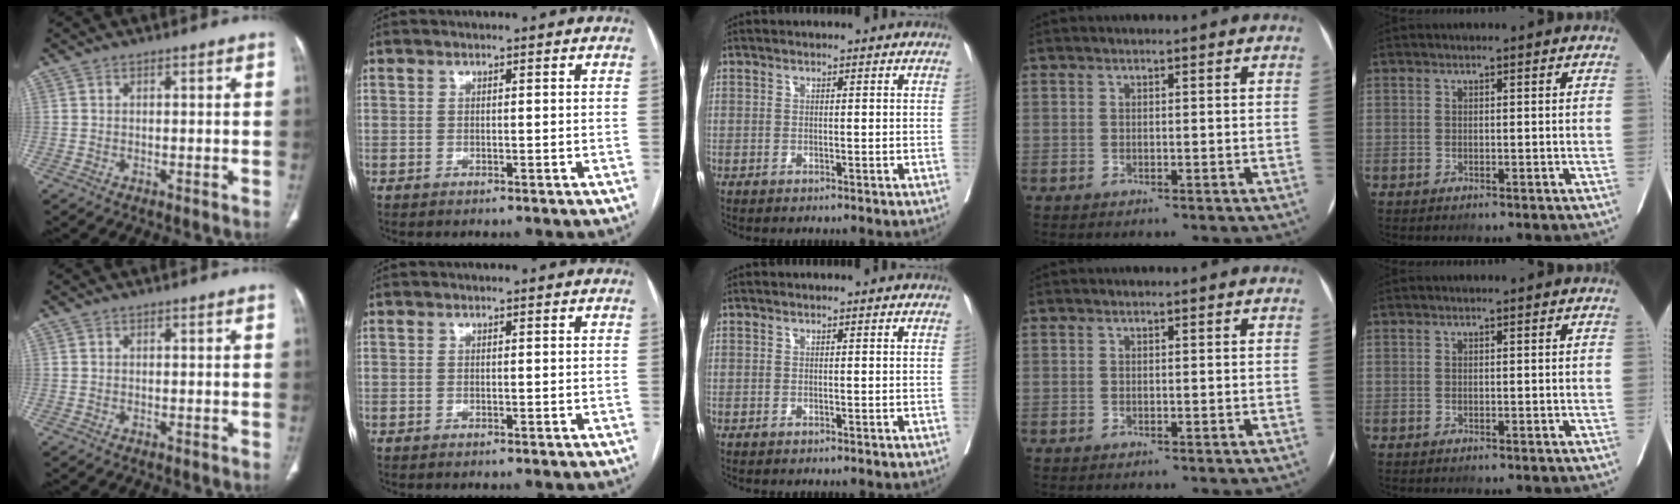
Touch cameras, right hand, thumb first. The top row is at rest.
{}